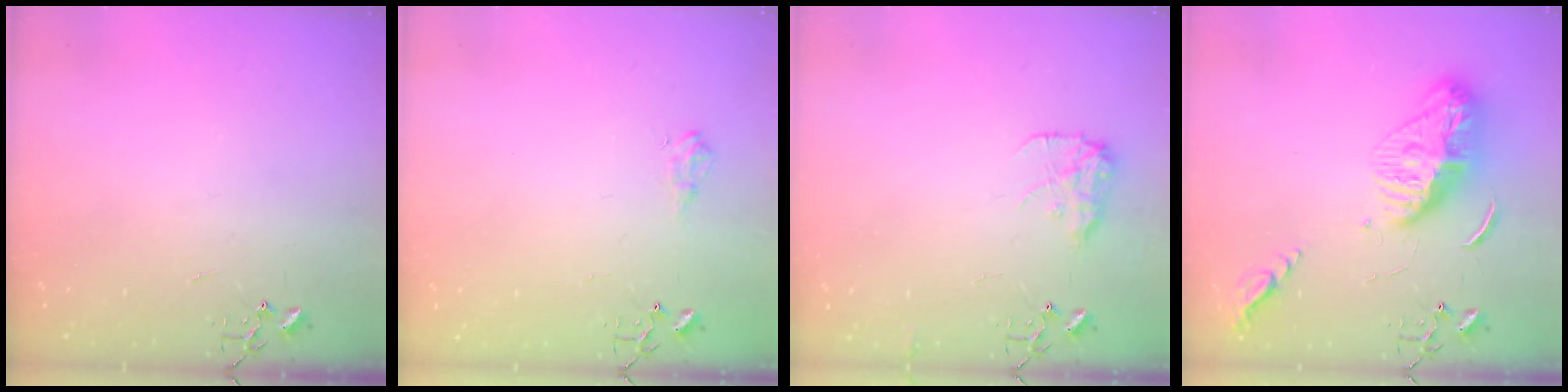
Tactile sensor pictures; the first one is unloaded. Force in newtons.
{"total": 6.8, "press": 6.8, "slide": 0.8}
{"total": 9.8, "press": 9.8, "slide": 0.2}
{"total": 14.6, "press": 14.5, "slide": 1.2}